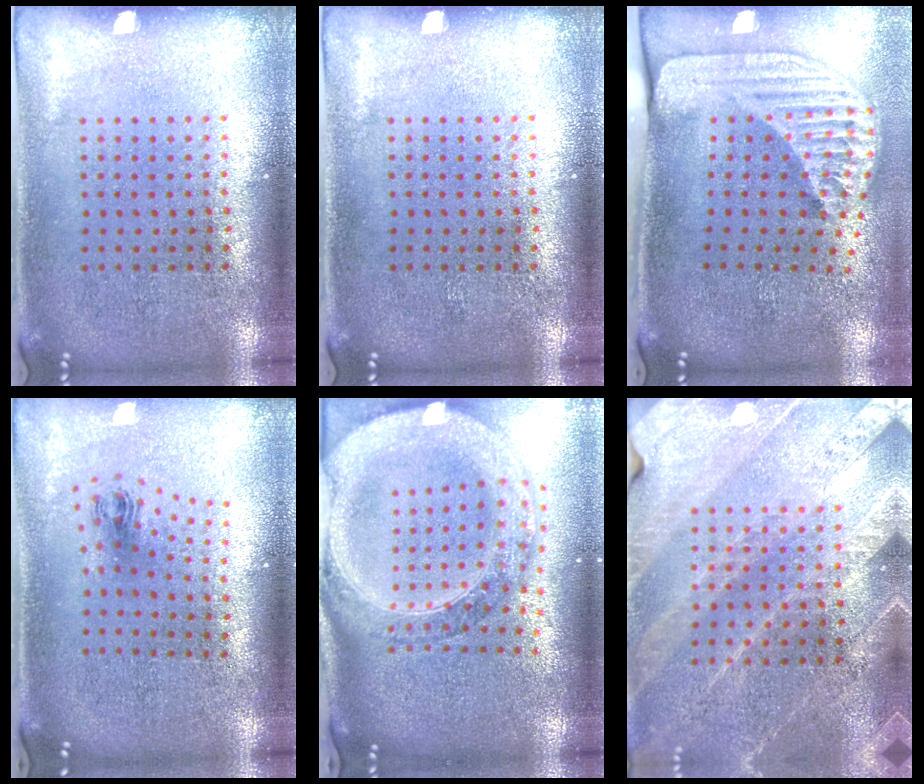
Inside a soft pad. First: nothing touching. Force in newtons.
{"total": 0.0}
{"total": 2.4, "press": 1.8, "slide": 1.7}
{"total": 1.0, "press": 0.4, "slide": 0.9}
{"total": 3.6, "press": 2.9, "slide": 2.2}
{"total": 3.1, "press": 2.9, "slide": 1.1}